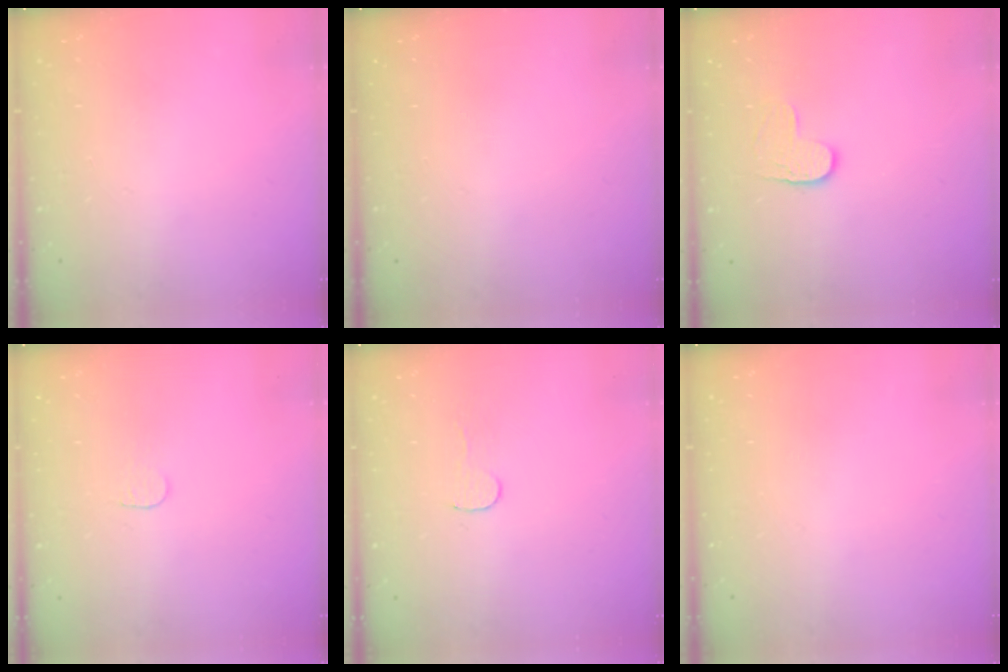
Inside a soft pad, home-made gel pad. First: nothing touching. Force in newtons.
{"total": 0.0}
{"total": 4.7, "press": 4.7, "slide": 0.2}
{"total": 3.4, "press": 3.3, "slide": 0.3}
{"total": 4.1, "press": 4.1, "slide": 0.3}
{"total": 0.0}